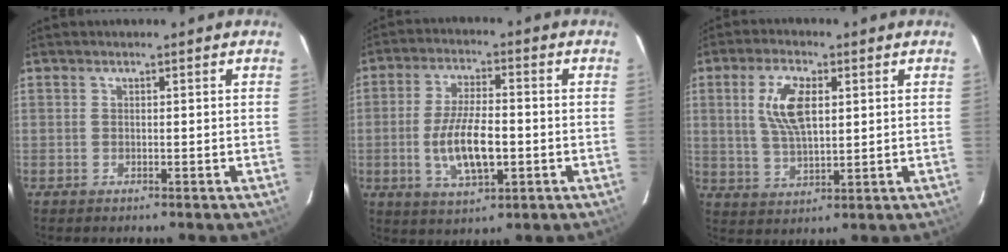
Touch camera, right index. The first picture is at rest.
{"total": 10.7, "force": [-2.2, 3.9, 9.7], "torque": [-0.189, -0.007, -0.036]}
{"total": 8.9, "force": [2.4, 3.9, 7.6], "torque": [-0.148, 0.007, 0.048]}